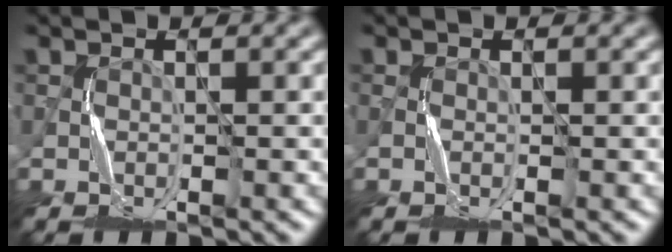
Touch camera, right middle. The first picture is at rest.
{"total": 0.0}